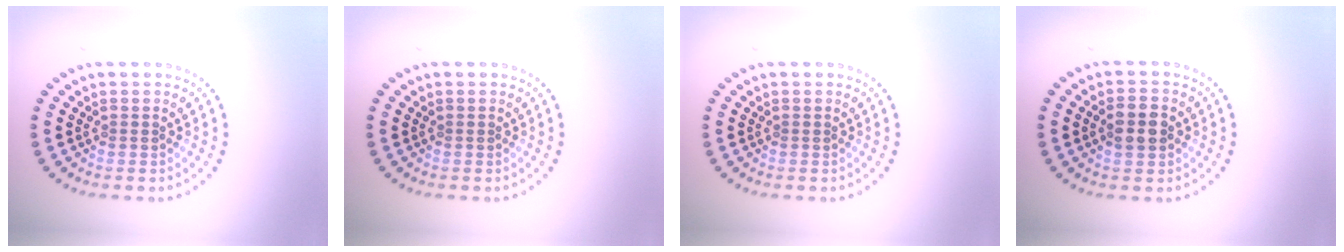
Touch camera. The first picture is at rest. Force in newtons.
{"total": 0.0}
{"total": 0.0}
{"total": 2.5, "press": 2.5, "slide": 0.1}